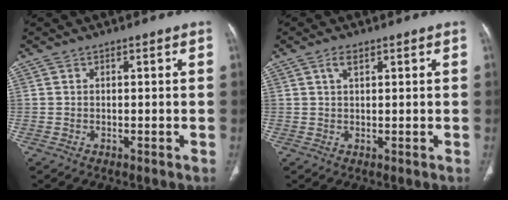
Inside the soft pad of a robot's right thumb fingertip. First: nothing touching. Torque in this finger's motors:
{"motor_torque": [0.60, 0.58, 0.40, 0.00, -0.04]}